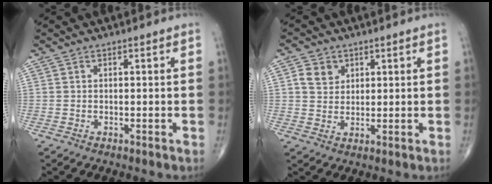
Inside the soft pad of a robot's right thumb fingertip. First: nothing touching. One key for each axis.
{"total": 4.6, "fx": 1.8, "fy": 3.8, "fz": 1.8, "tx": -0.016, "ty": -0.006, "tz": 0.033}